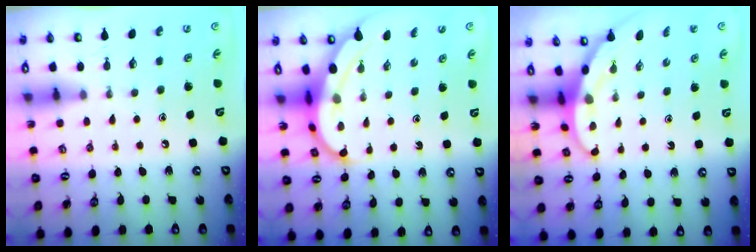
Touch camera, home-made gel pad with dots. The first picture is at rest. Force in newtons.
{"total": 6.2, "press": 6.1, "slide": 1.3}
{"total": 3.1, "press": 3.1, "slide": 0.2}